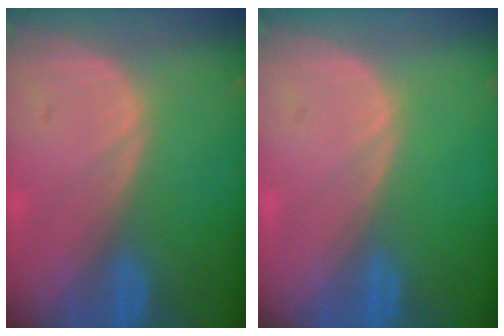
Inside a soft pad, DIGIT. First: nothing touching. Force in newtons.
{"total": 0.0}